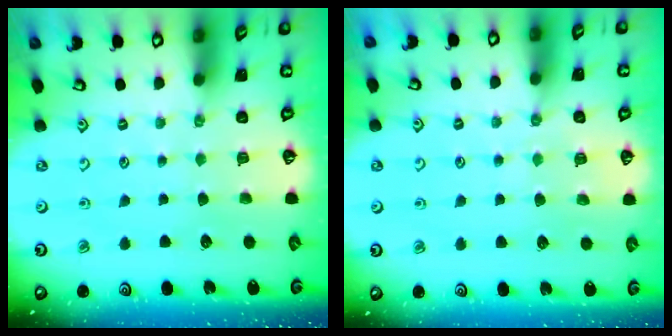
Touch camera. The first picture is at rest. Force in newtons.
{"total": 4.3, "press": 4.3, "slide": 0.4}